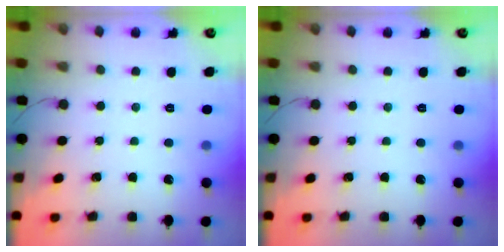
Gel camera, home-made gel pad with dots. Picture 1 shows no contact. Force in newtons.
{"total": 0.0}